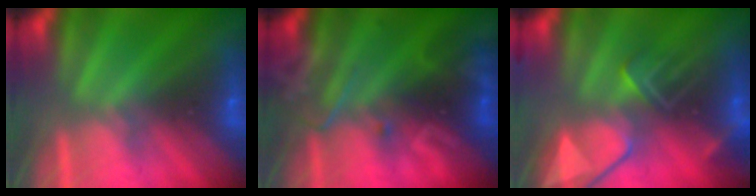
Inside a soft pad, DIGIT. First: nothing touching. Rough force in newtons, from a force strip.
{"total": 2.4}
{"total": 7.4}